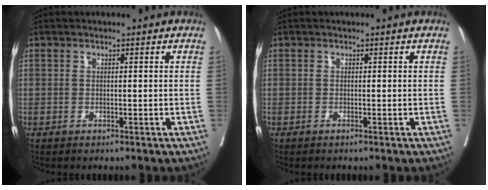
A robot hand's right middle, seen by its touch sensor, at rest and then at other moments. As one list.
[{"total": 0.0}]